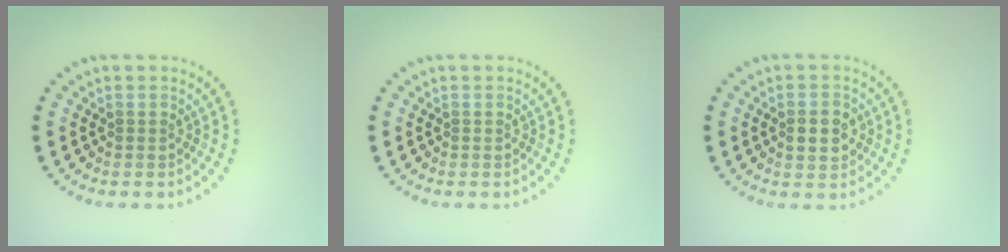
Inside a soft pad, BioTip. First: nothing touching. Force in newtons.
{"total": 0.0}
{"total": 2.6, "press": 2.6, "slide": 0.1}